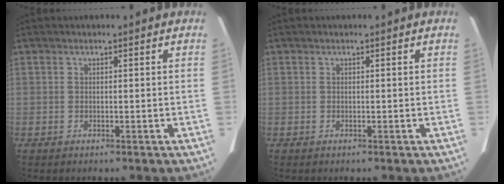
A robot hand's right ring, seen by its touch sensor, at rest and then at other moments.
{"total": 0.0}